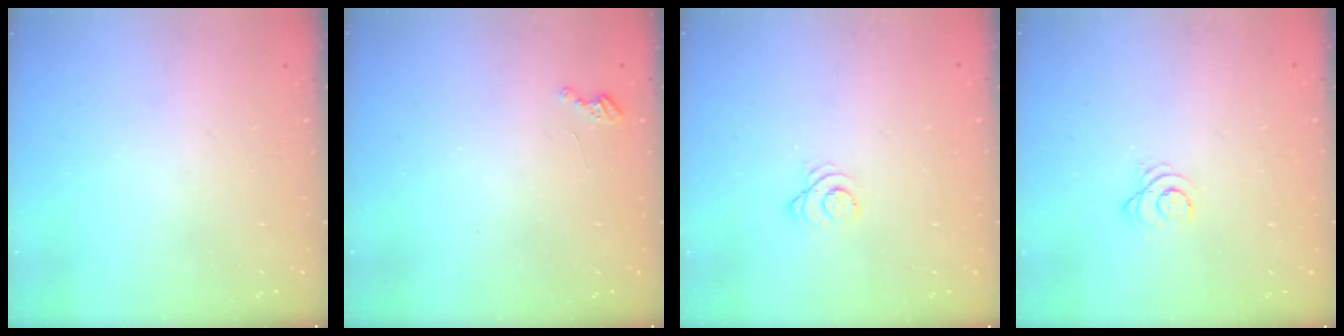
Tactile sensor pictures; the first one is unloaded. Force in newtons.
{"total": 2.7, "press": 2.7, "slide": 0.4}
{"total": 2.7, "press": 2.7, "slide": 0.3}
{"total": 2.7, "press": 2.7, "slide": 0.3}